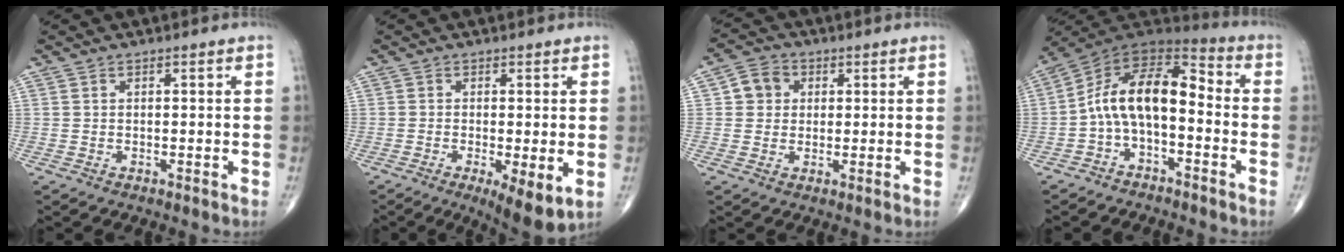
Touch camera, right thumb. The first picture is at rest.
{"total": 7.6, "force": [-2.1, 2.1, 7.0], "torque": [-0.111, -0.022, -0.032]}
{"total": 5.0, "force": [1.0, 4.5, 1.9], "torque": [-0.012, 0.006, 0.009]}
{"total": 13.2, "force": [-2.2, 7.0, 11.0], "torque": [-0.172, 0.076, -0.053]}